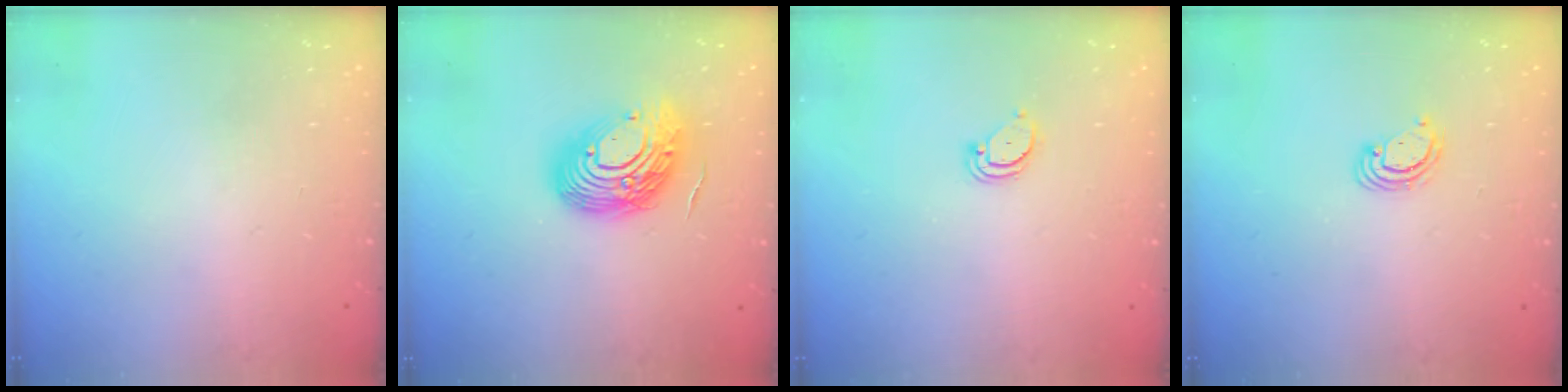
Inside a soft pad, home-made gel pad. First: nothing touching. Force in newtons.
{"total": 16.2, "press": 16.1, "slide": 1.8}
{"total": 2.1, "press": 2.1, "slide": 0.1}
{"total": 2.5, "press": 2.5, "slide": 0.3}